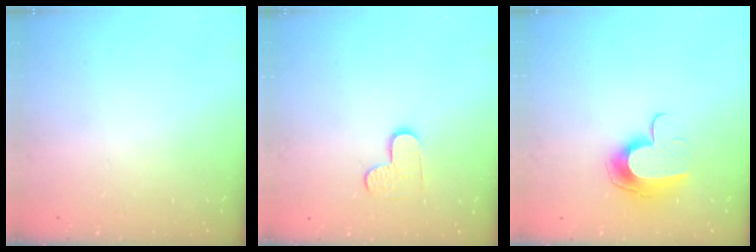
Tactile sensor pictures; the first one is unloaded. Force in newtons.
{"total": 4.2, "press": 4.2, "slide": 0.4}
{"total": 10.7, "press": 10.7, "slide": 0.5}